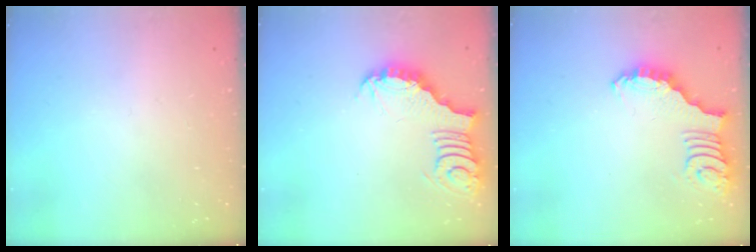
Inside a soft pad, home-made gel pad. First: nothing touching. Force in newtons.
{"total": 3.7, "press": 3.6, "slide": 0.6}
{"total": 2.7, "press": 2.7, "slide": 0.5}